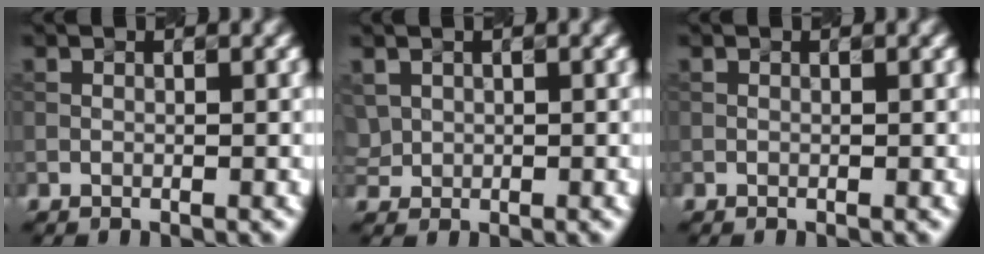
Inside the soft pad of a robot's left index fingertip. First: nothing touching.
{"total": 1.2, "force": [0.6, 1.0, 0.1], "torque": [-0.006, 0.003, 0.016]}
{"total": 0.0}